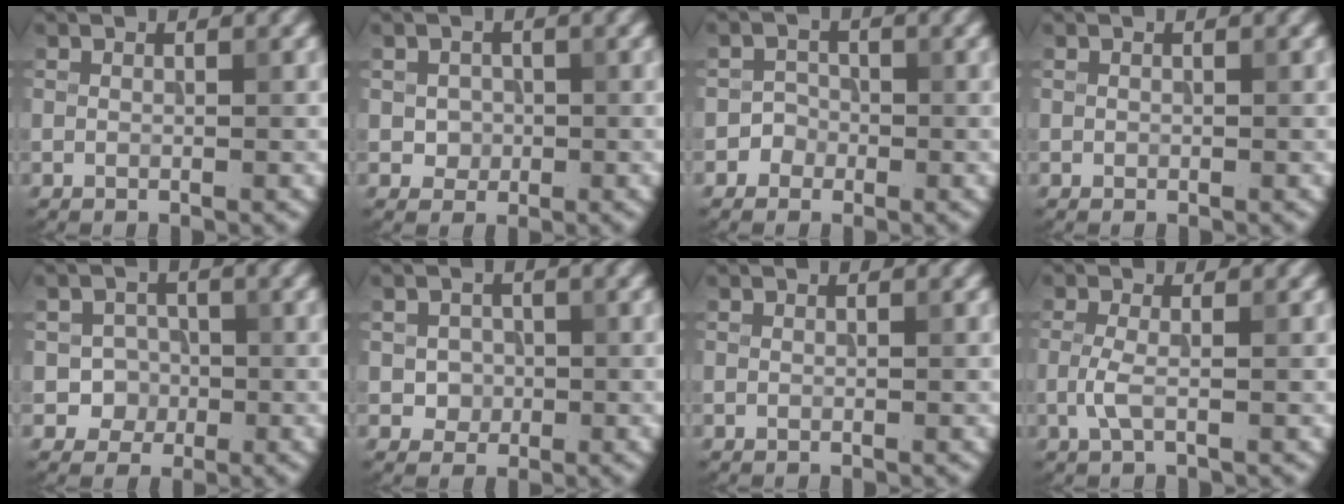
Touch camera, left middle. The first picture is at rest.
{"total": 1.6, "force": [-0.1, 1.5, 0.5], "torque": [-0.004, -0.004, -0.001]}
{"total": 1.7, "force": [-0.9, 1.4, -0.1], "torque": [0.019, 0.011, -0.017]}
{"total": 0.0}
{"total": 2.7, "force": [-0.7, 2.5, 0.5], "torque": [0.007, 0.007, -0.019]}
{"total": 1.9, "force": [-0.2, 1.8, 0.6], "torque": [-0.004, -0.004, -0.002]}
{"total": 0.0}
{"total": 1.7, "force": [-0.5, 0.4, 1.6], "torque": [-0.036, 0.000, -0.014]}